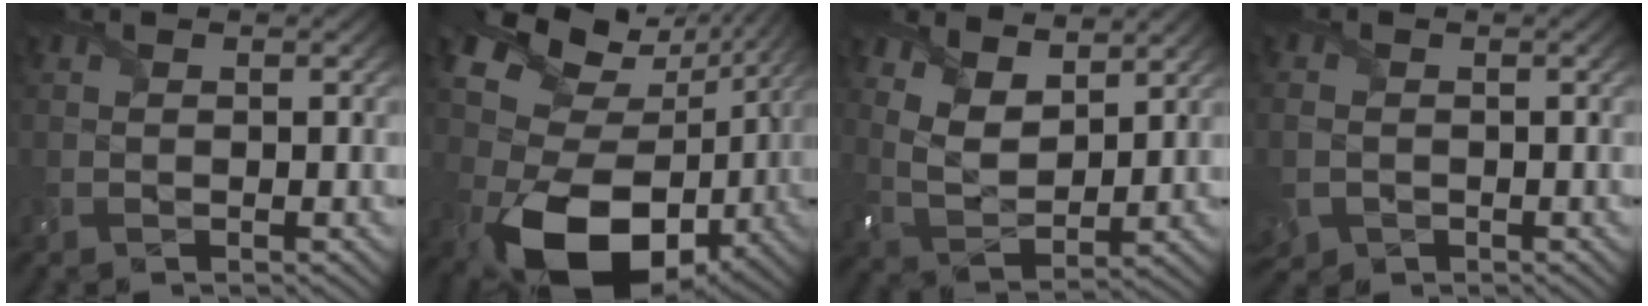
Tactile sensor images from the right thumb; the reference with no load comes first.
{"total": 18.2, "force": [0.3, 12.9, 12.8], "torque": [-0.238, -0.044, 0.047]}
{"total": 7.4, "force": [4.8, 3.5, 4.3], "torque": [-0.105, -0.006, 0.093]}
{"total": 3.9, "force": [-1.3, 3.2, 1.9], "torque": [-0.060, -0.017, -0.025]}